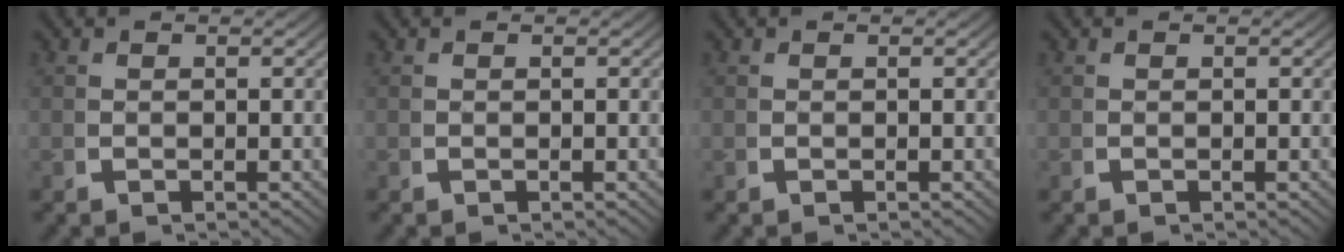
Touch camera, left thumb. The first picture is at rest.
{"total": 0.0}
{"total": 0.0}
{"total": 0.0}